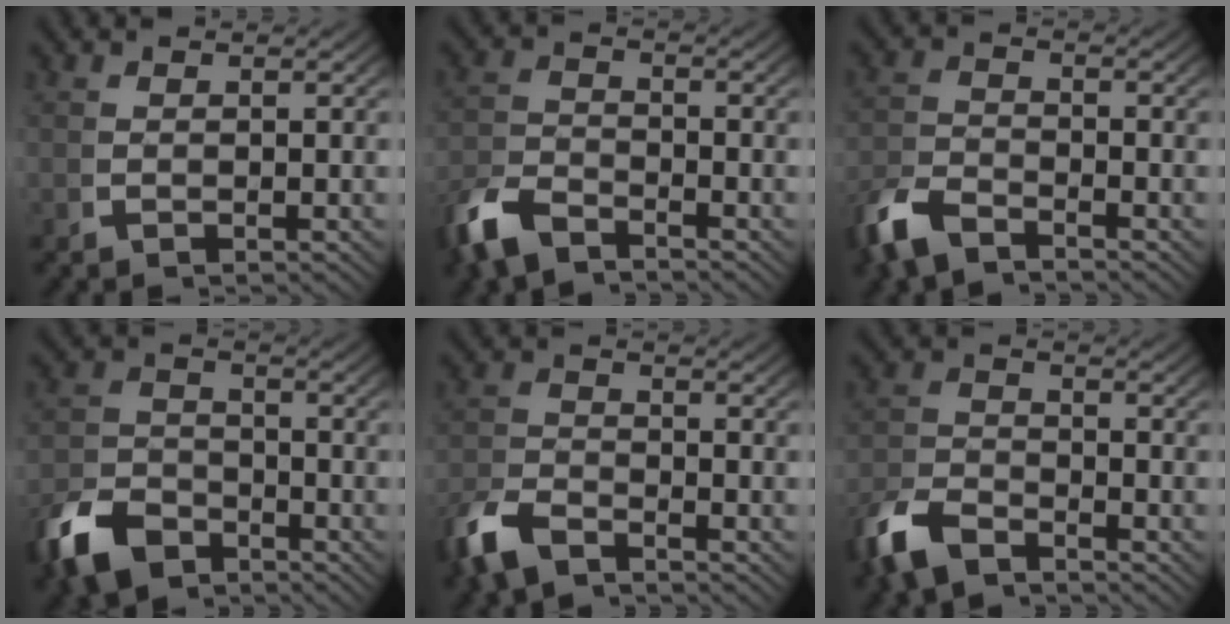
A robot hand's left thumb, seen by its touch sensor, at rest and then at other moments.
{"total": 4.4, "force": [-3.6, 2.0, 1.6], "torque": [-0.036, -0.012, -0.064]}
{"total": 4.0, "force": [-3.2, 1.7, 1.4], "torque": [-0.035, -0.010, -0.060]}
{"total": 7.5, "force": [-5.0, 4.8, 3.0], "torque": [-0.050, -0.030, -0.079]}
{"total": 4.0, "force": [-3.2, 1.8, 1.5], "torque": [-0.036, -0.011, -0.059]}
{"total": 4.4, "force": [-3.6, 2.0, 1.7], "torque": [-0.039, -0.013, -0.063]}